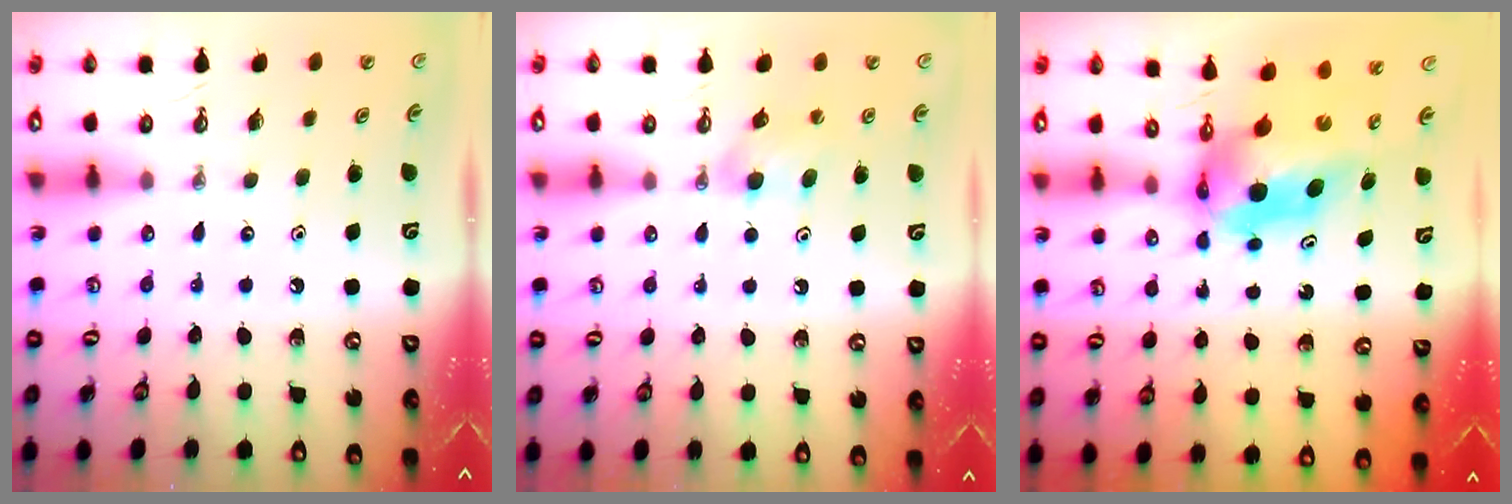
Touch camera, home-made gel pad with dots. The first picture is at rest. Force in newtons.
{"total": 5.9, "press": 4.2, "slide": 4.1}
{"total": 6.1, "press": 6.1, "slide": 0.4}